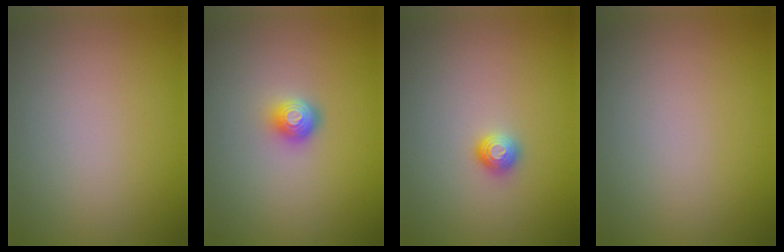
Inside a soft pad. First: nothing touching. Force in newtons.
{"total": 2.1, "press": 1.5, "slide": 1.5}
{"total": 1.1, "press": 1.1, "slide": 0.1}
{"total": 0.0}